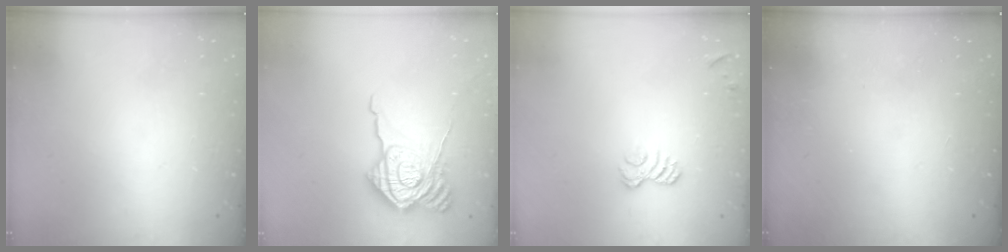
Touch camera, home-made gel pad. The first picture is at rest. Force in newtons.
{"total": 17.6, "press": 17.5, "slide": 1.3}
{"total": 5.4, "press": 5.2, "slide": 1.3}
{"total": 2.3, "press": 2.2, "slide": 0.7}